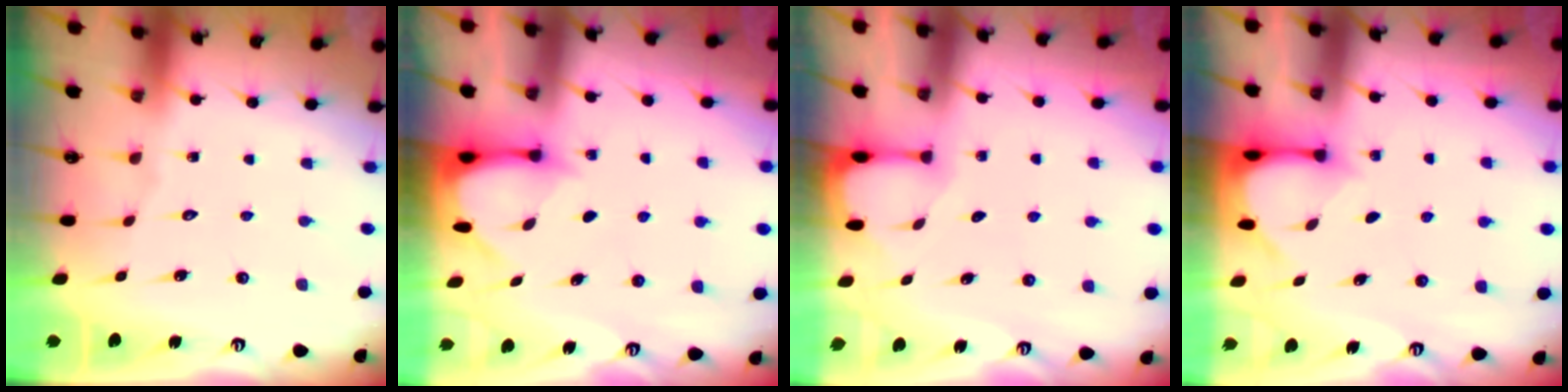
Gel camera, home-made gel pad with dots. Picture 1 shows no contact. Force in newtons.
{"total": 3.3, "press": 3.3, "slide": 0.3}
{"total": 1.2, "press": 1.2, "slide": 0.3}
{"total": 3.3, "press": 3.3, "slide": 0.3}